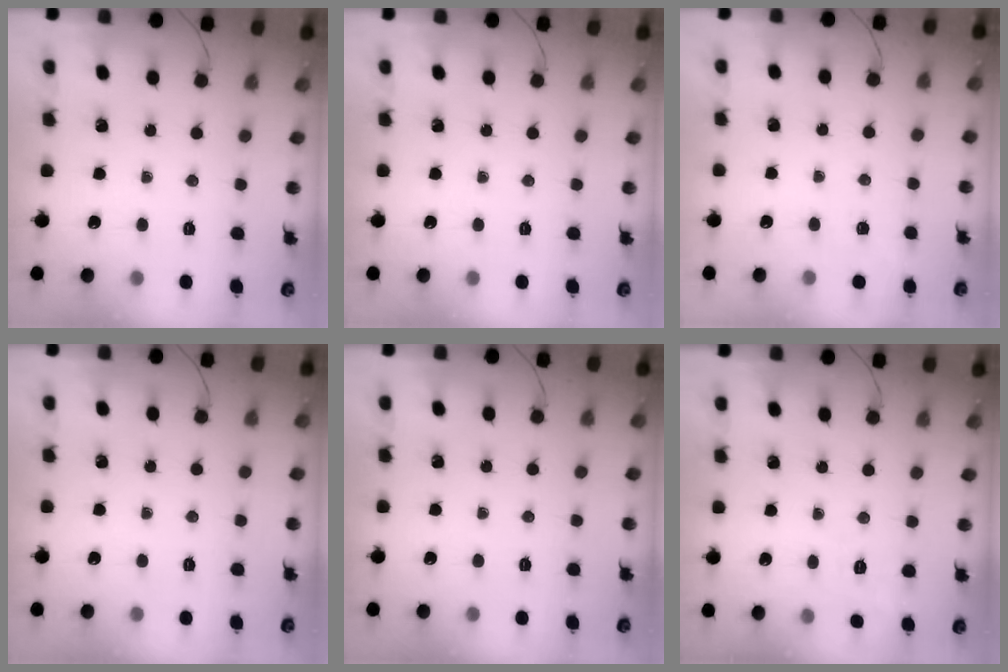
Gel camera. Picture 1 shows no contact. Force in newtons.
{"total": 0.0}
{"total": 2.7, "press": 2.2, "slide": 1.6}
{"total": 0.0}
{"total": 0.0}
{"total": 4.1, "press": 3.6, "slide": 1.9}